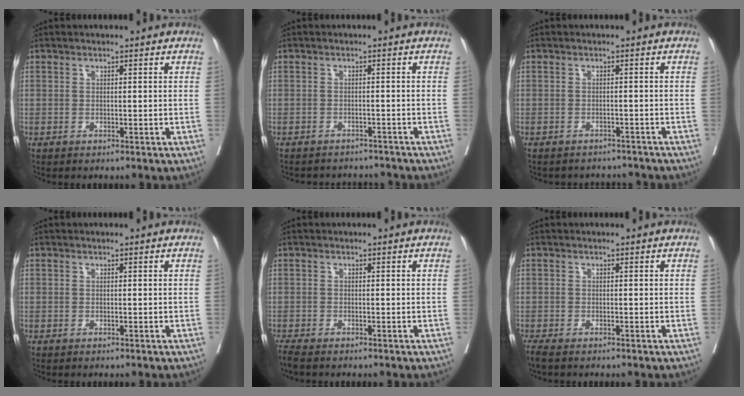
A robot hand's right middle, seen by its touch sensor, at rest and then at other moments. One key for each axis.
{"total": 6.7, "fx": -6.5, "fy": 1.7, "fz": 0.6, "tx": -0.011, "ty": 0.004, "tz": -0.076}
{"total": 5.2, "fx": -5.0, "fy": 1.4, "fz": 0.0, "tx": 0.001, "ty": 0.003, "tz": -0.058}
{"total": 0.0}
{"total": 2.4, "fx": -2.1, "fy": 0.3, "fz": 1.1, "tx": -0.028, "ty": -0.010, "tz": -0.039}
{"total": 2.1, "fx": -1.8, "fy": 0.3, "fz": 1.1, "tx": -0.027, "ty": -0.010, "tz": -0.033}